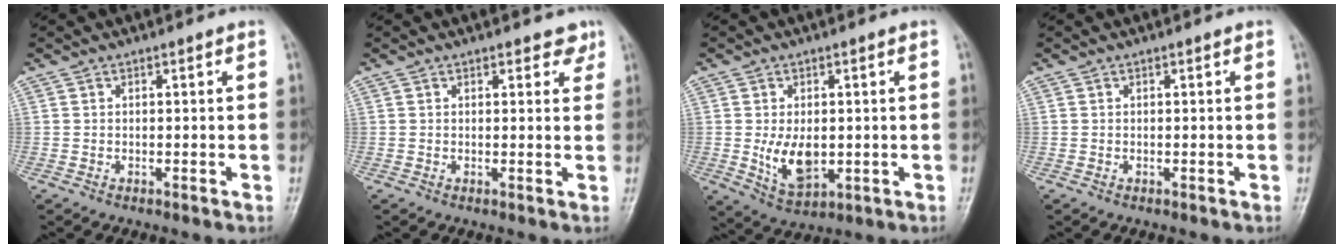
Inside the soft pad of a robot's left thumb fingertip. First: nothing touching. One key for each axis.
{"total": 2.6, "fx": 1.8, "fy": 1.4, "fz": 1.3, "tx": 0.007, "ty": -0.007, "tz": 0.020}
{"total": 7.5, "fx": -0.5, "fy": 4.6, "fz": 5.9, "tx": -0.088, "ty": -0.014, "tz": 0.005}
{"total": 0.0}